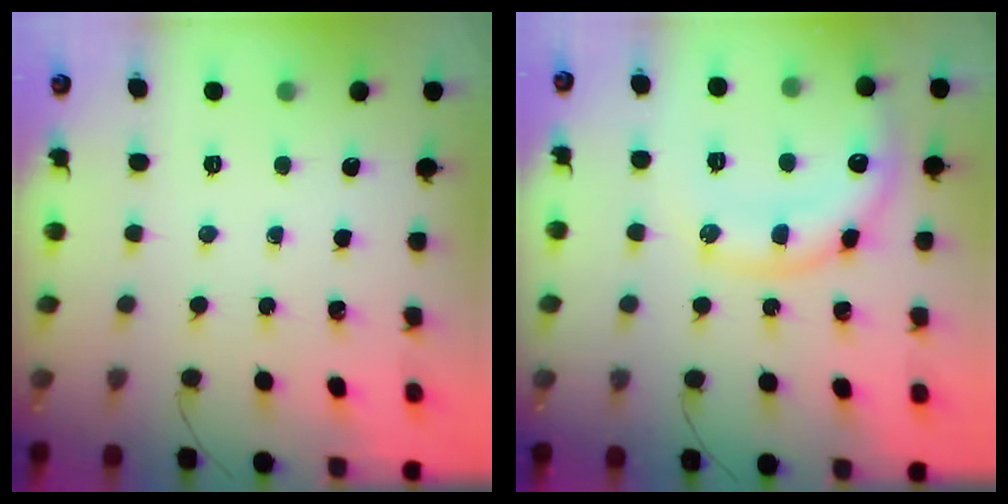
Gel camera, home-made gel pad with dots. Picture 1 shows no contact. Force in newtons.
{"total": 14.9, "press": 14.9, "slide": 1.1}